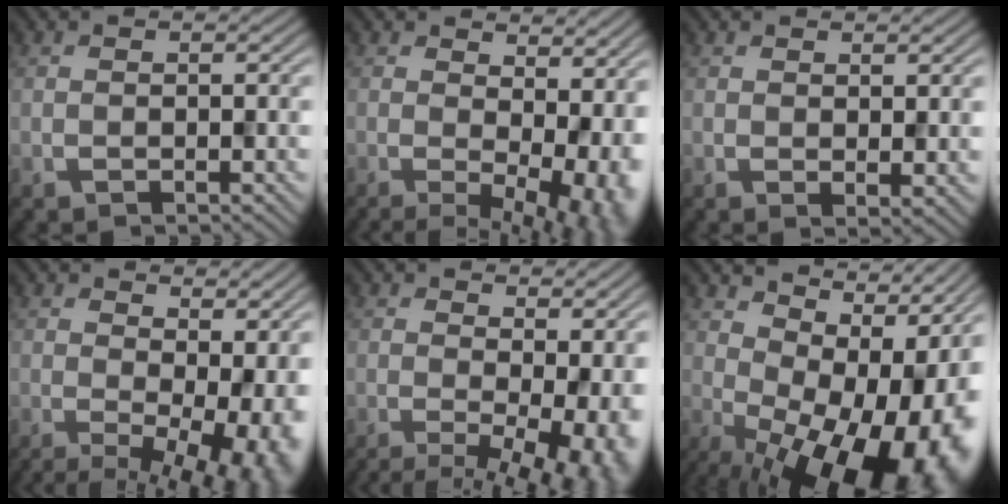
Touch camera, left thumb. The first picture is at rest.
{"total": 9.6, "force": [0.5, 4.3, 8.6], "torque": [-0.103, -0.010, 0.040]}
{"total": 2.4, "force": [0.8, 0.6, 2.2], "torque": [-0.030, 0.000, 0.021]}
{"total": 11.0, "force": [-0.7, 4.7, 9.9], "torque": [-0.111, -0.012, 0.018]}
{"total": 10.2, "force": [-1.2, 3.9, 9.3], "torque": [-0.104, -0.008, 0.005]}
{"total": 17.7, "force": [0.3, 9.4, 15.0], "torque": [-0.126, 0.012, 0.031]}